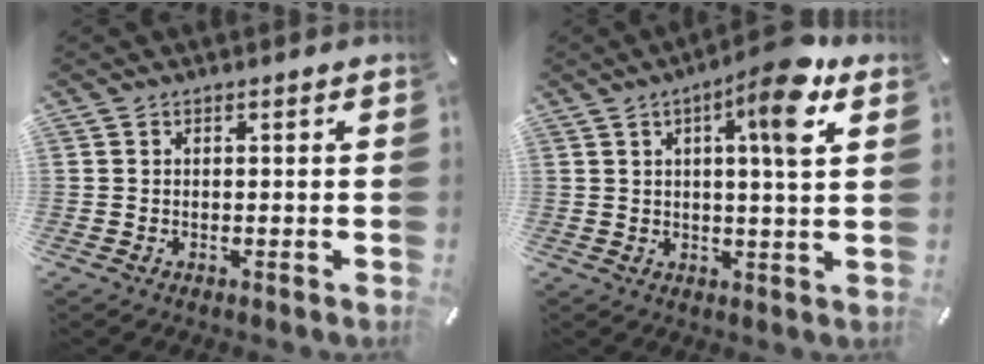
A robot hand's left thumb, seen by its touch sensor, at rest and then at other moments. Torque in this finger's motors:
{"motor_torque": [1.72, 1.48, 0.50, 0.33, 0.09]}